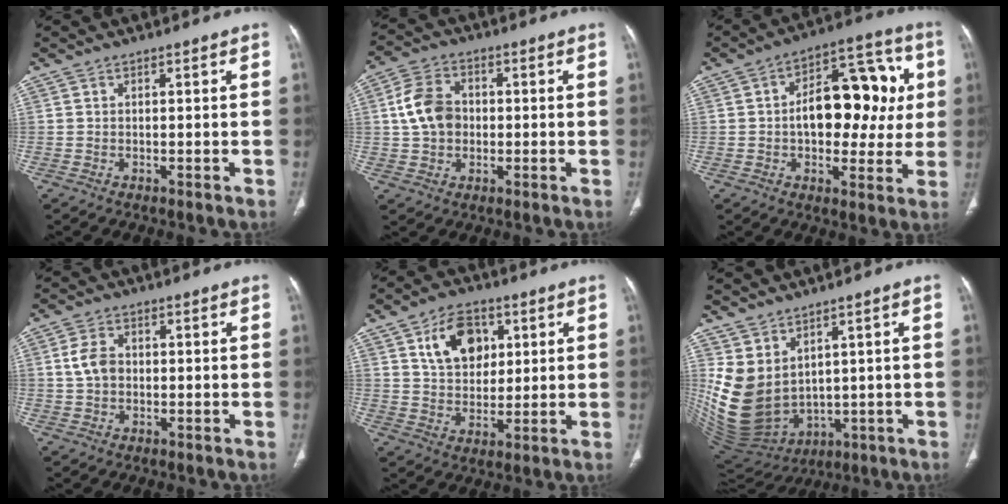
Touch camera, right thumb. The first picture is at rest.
{"total": 8.6, "force": [0.3, 6.7, 5.5], "torque": [-0.089, 0.015, 0.000]}
{"total": 18.8, "force": [1.5, 11.0, 15.2], "torque": [-0.163, 0.030, 0.021]}
{"total": 4.5, "force": [0.2, 3.4, 3.0], "torque": [-0.055, 0.010, 0.000]}
{"total": 11.2, "force": [4.3, 7.8, 6.9], "torque": [-0.080, -0.012, 0.077]}
{"total": 15.2, "force": [3.4, 10.9, 10.1], "torque": [-0.199, -0.031, 0.107]}